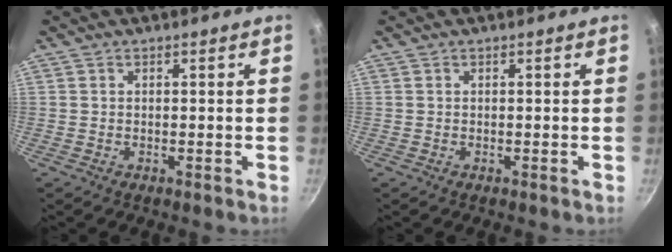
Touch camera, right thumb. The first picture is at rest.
{"total": 0.0}